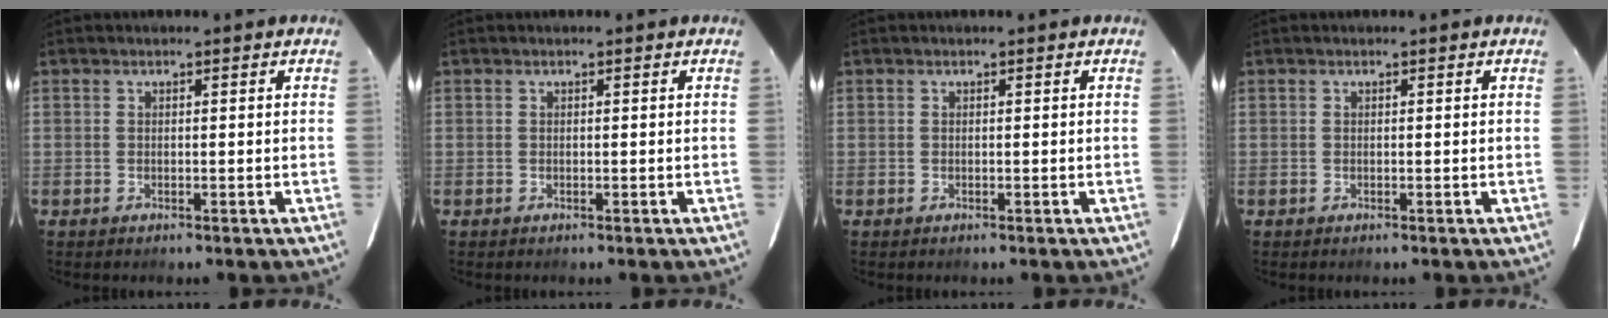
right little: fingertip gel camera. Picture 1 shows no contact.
{"total": 0.0}
{"total": 0.0}
{"total": 0.0}